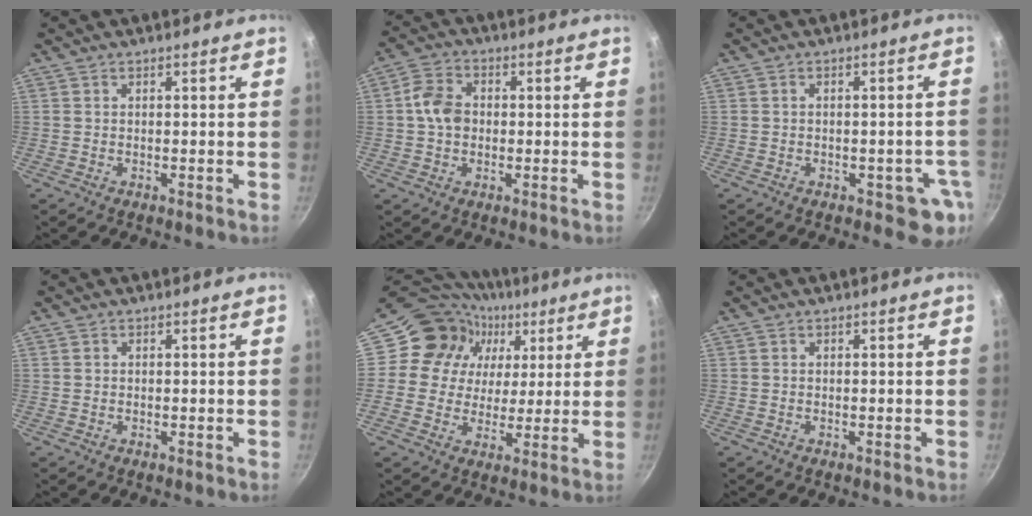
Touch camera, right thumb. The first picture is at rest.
{"total": 11.7, "force": [-0.2, 9.8, 6.3], "torque": [-0.078, 0.025, -0.025]}
{"total": 5.5, "force": [-1.8, 2.9, 4.2], "torque": [-0.019, 0.013, -0.020]}
{"total": 0.5, "force": [0.3, 0.4, 0.2], "torque": [-0.003, 0.000, 0.004]}
{"total": 14.7, "force": [5.2, 12.6, 5.5], "torque": [-0.071, -0.001, 0.071]}
{"total": 0.0}